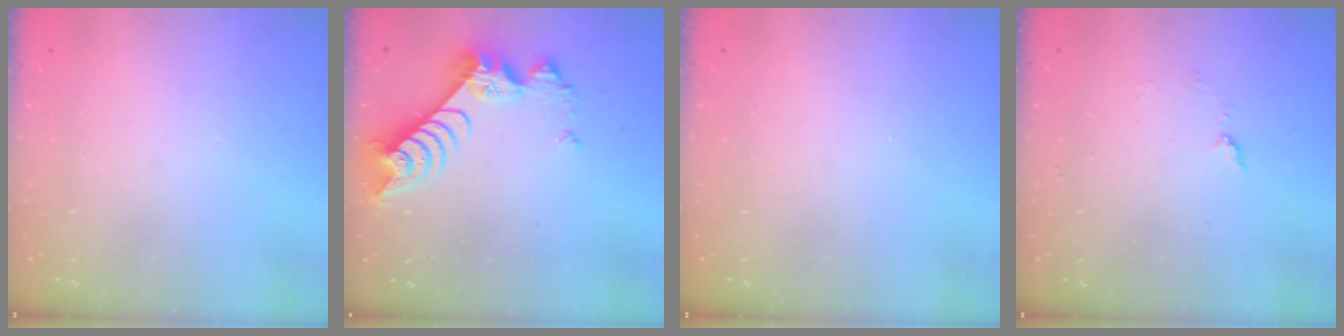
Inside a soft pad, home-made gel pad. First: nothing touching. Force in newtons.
{"total": 9.3, "press": 9.3, "slide": 1.0}
{"total": 0.0}
{"total": 5.2, "press": 5.1, "slide": 0.6}